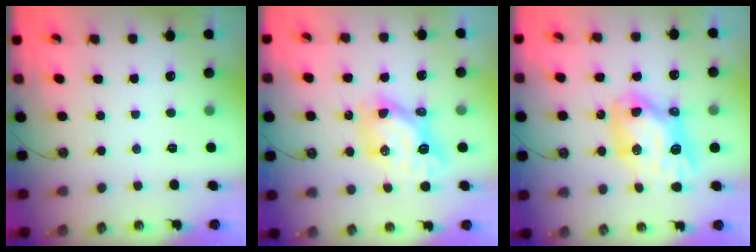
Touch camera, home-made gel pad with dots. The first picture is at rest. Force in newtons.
{"total": 9.9, "press": 9.8, "slide": 1.0}
{"total": 12.3, "press": 12.3, "slide": 0.8}